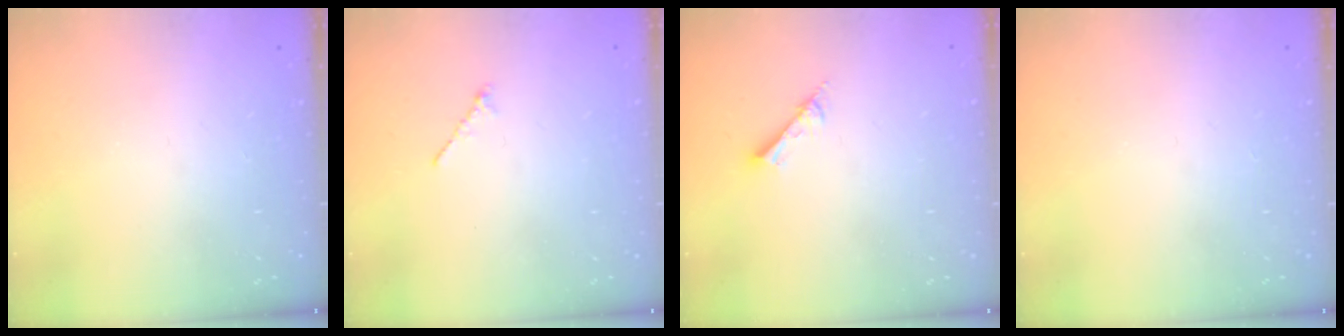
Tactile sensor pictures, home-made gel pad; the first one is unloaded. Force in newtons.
{"total": 0.8, "press": 0.7, "slide": 0.4}
{"total": 2.6, "press": 2.6, "slide": 0.1}
{"total": 0.0}